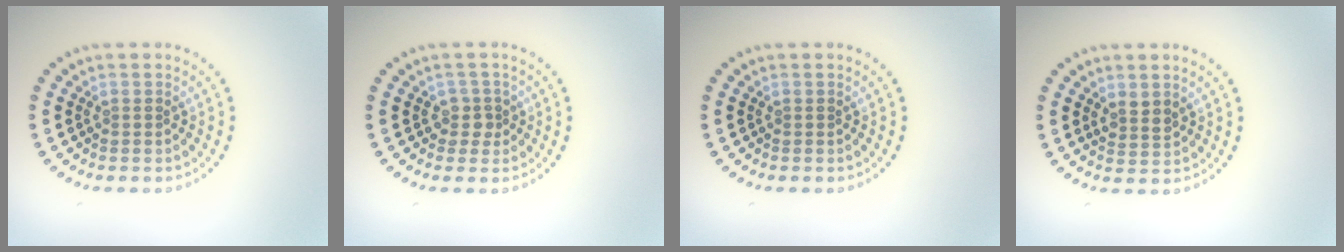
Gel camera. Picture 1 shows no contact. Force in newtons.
{"total": 1.7, "press": 1.4, "slide": 0.9}
{"total": 0.0}
{"total": 1.5, "press": 1.3, "slide": 0.8}